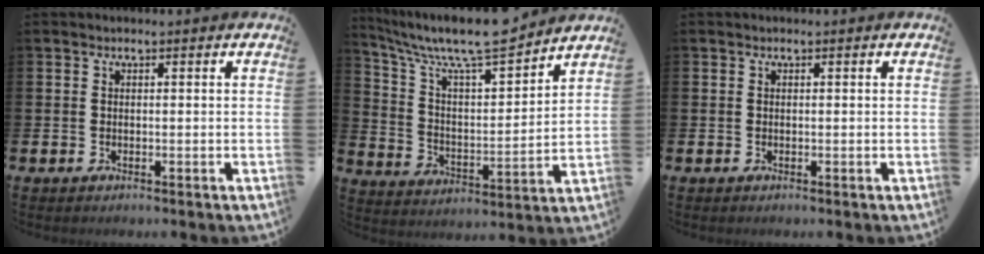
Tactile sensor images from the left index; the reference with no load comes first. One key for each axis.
{"total": 11.0, "fx": 10.0, "fy": 1.5, "fz": 4.4, "tx": -0.110, "ty": -0.068, "tz": 0.170}
{"total": 0.0}